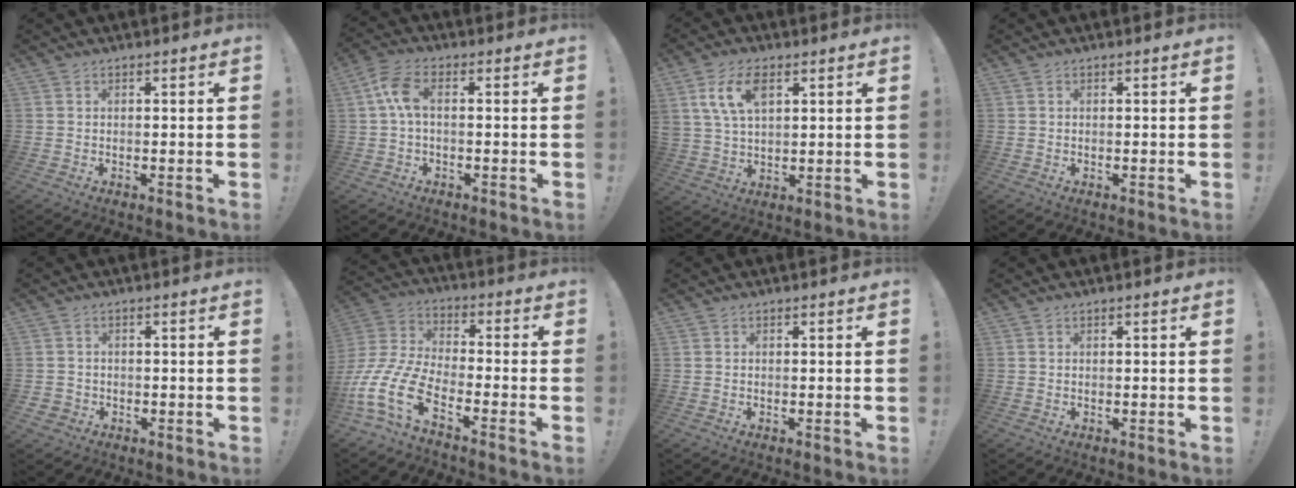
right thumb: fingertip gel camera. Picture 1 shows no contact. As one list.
[{"total": 7.0, "force": [0.7, 3.1, 6.2], "torque": [-0.124, 0.003, 0.017]}, {"total": 9.8, "force": [4.2, 5.6, 6.9], "torque": [-0.134, 0.002, 0.082]}, {"total": 0.0}, {"total": 2.0, "force": [-0.6, 1.8, 0.7], "torque": [-0.014, 0.002, -0.011]}, {"total": 15.8, "force": [-8.6, 7.6, 10.9], "torque": [-0.232, 0.034, -0.149]}, {"total": 0.0}, {"total": 0.0}]